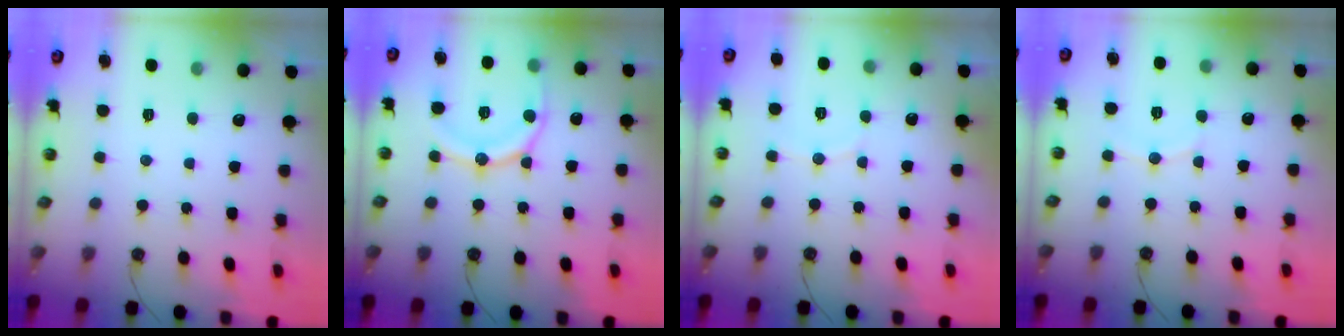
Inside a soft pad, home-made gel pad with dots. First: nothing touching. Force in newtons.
{"total": 14.6, "press": 14.5, "slide": 1.6}
{"total": 4.3, "press": 4.2, "slide": 0.6}
{"total": 7.0, "press": 7.0, "slide": 0.4}